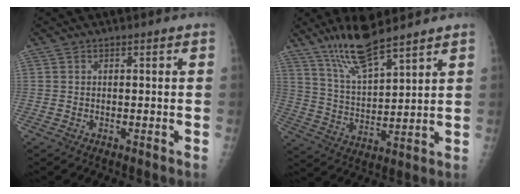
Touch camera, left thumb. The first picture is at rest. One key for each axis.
{"total": 11.5, "fx": 9.0, "fy": 2.3, "fz": 6.8, "tx": -0.121, "ty": -0.051, "tz": 0.178}